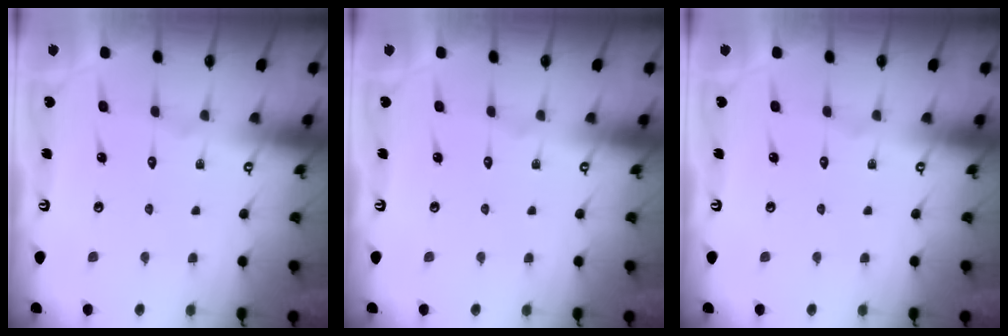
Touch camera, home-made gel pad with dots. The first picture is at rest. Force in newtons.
{"total": 0.0}
{"total": 0.0}